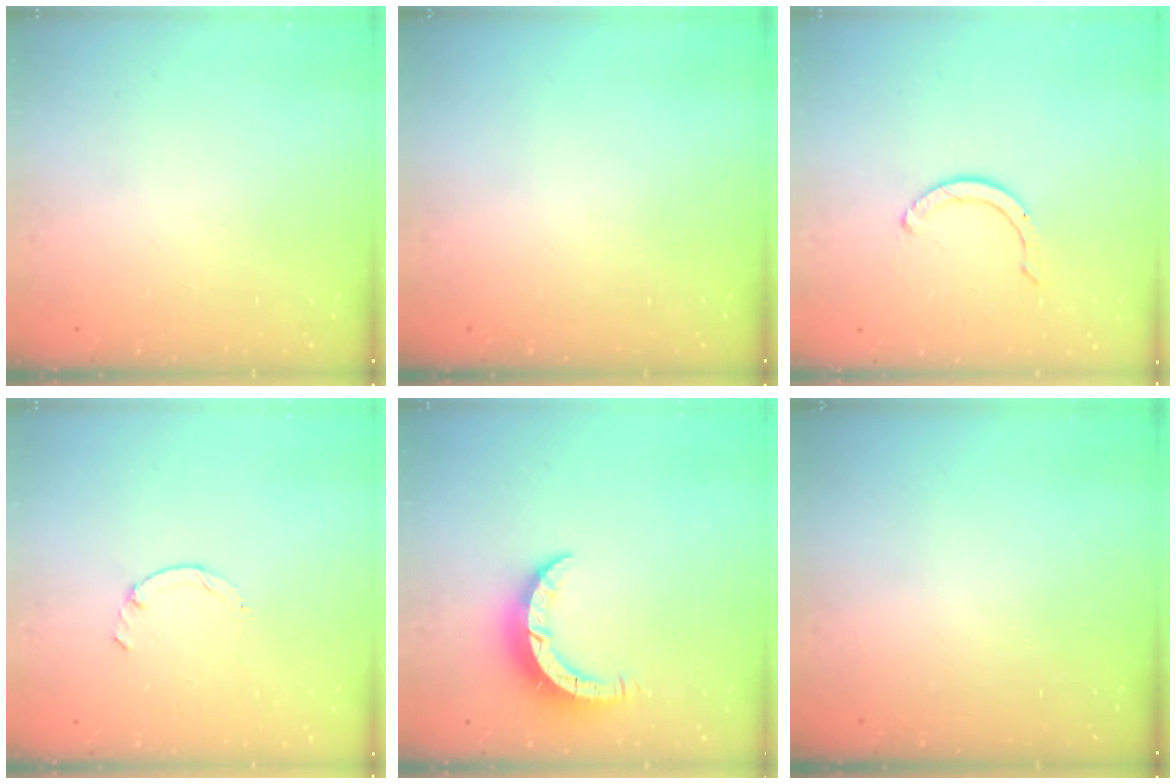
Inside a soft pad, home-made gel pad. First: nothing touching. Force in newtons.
{"total": 0.0}
{"total": 3.8, "press": 3.8, "slide": 0.3}
{"total": 1.3, "press": 1.2, "slide": 0.4}
{"total": 8.2, "press": 8.2, "slide": 0.2}
{"total": 0.0}